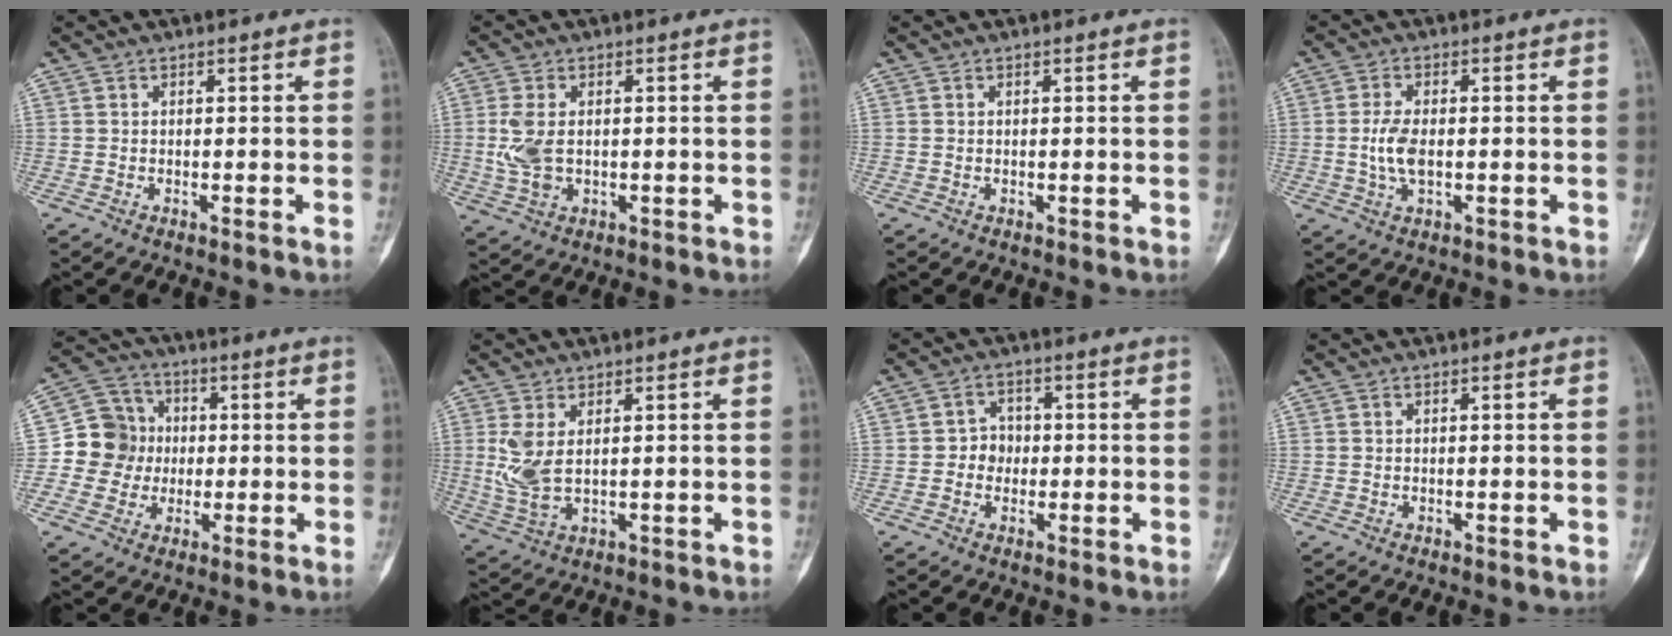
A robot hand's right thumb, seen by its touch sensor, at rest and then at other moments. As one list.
[{"total": 6.5, "force": [0.0, 4.3, 4.9], "torque": [-0.106, 0.000, 0.006]}, {"total": 0.0}, {"total": 5.5, "force": [-0.5, 3.0, 4.6], "torque": [-0.094, 0.002, -0.012]}, {"total": 10.3, "force": [-0.5, 9.8, 3.0], "torque": [-0.007, 0.023, -0.017]}, {"total": 6.6, "force": [1.2, 3.8, 5.3], "torque": [-0.114, -0.005, 0.036]}, {"total": 4.2, "force": [-0.5, 3.9, 1.6], "torque": [0.008, 0.011, -0.017]}, {"total": 0.0}]